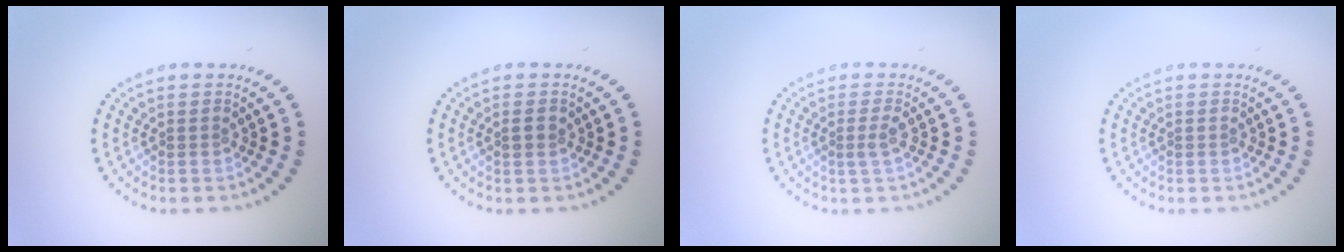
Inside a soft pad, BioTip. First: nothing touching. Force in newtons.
{"total": 1.1, "press": 1.1, "slide": 0.3}
{"total": 1.2, "press": 1.0, "slide": 0.7}
{"total": 0.0}